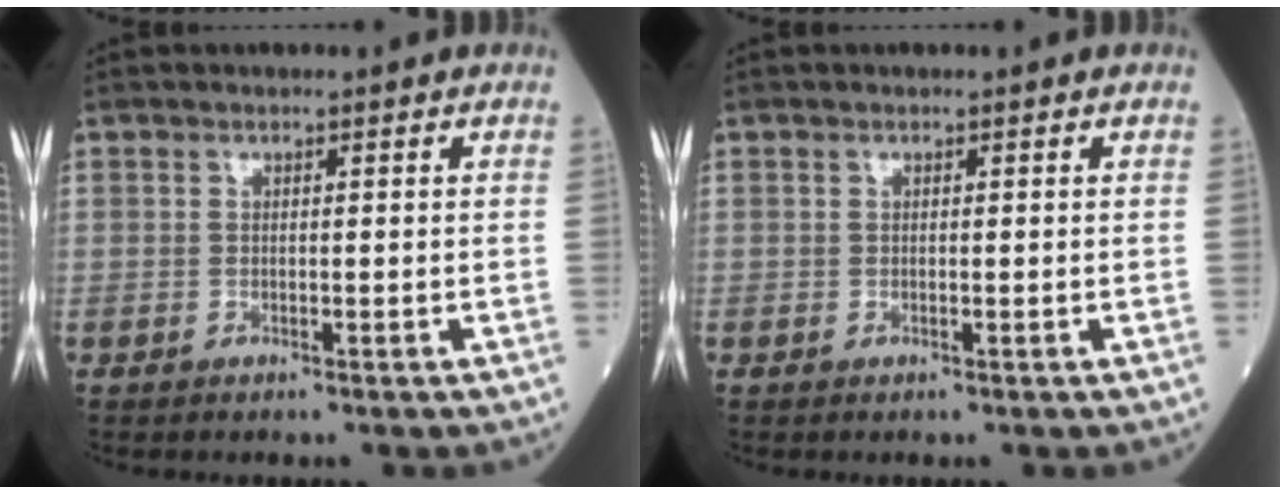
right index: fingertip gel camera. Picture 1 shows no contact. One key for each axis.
{"total": 0.0}